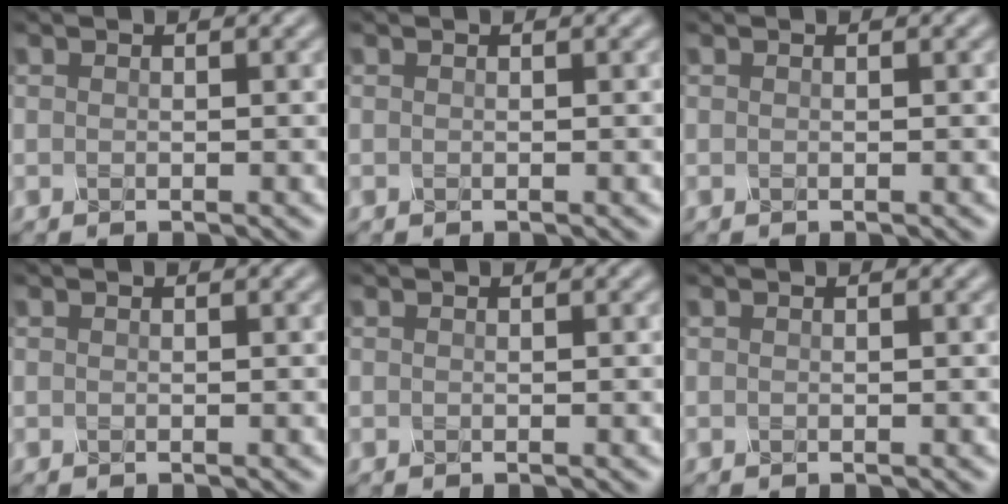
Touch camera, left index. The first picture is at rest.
{"total": 0.0}
{"total": 0.0}
{"total": 0.0}
{"total": 0.0}
{"total": 0.0}